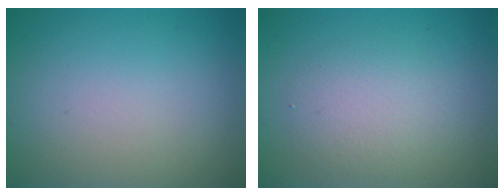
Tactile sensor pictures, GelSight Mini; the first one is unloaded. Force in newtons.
{"total": 2.9, "press": 2.8, "slide": 0.3}